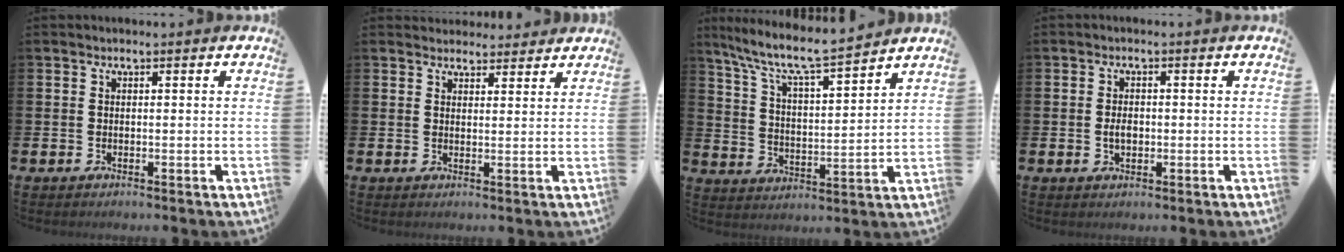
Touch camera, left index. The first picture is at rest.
{"total": 2.9, "force": [2.7, 0.9, -0.3], "torque": [0.008, -0.014, 0.049]}
{"total": 8.1, "force": [7.3, 0.6, 3.4], "torque": [-0.101, -0.050, 0.125]}
{"total": 2.2, "force": [-0.2, 1.4, 1.6], "torque": [-0.019, 0.001, -0.007]}